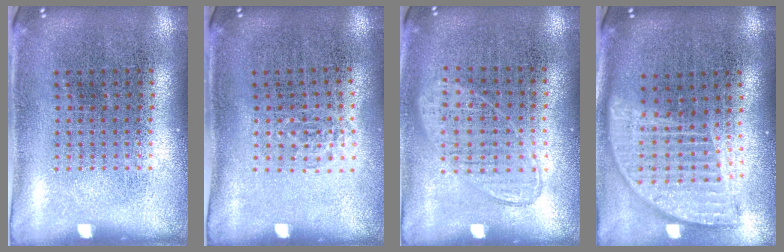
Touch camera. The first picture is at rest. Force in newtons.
{"total": 0.6, "press": 0.5, "slide": 0.3}
{"total": 0.9, "press": 0.9, "slide": 0.4}
{"total": 1.9, "press": 1.5, "slide": 1.2}